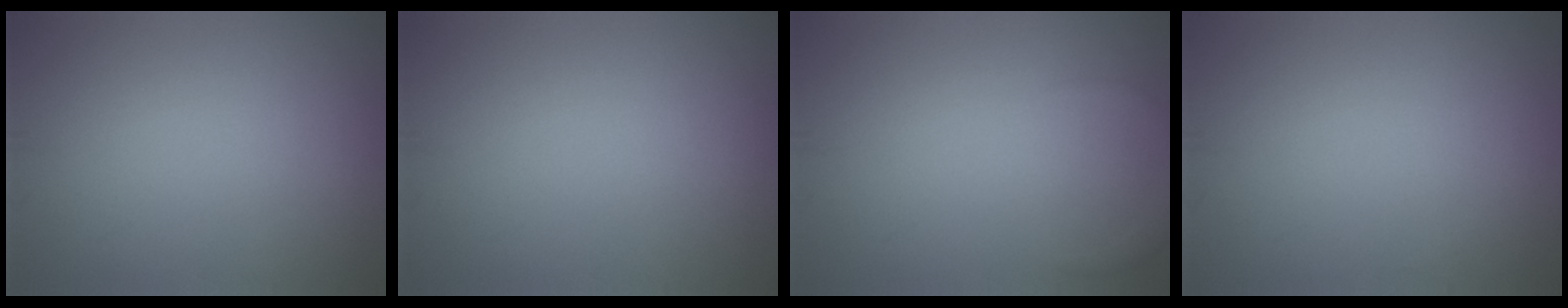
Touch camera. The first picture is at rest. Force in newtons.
{"total": 0.0}
{"total": 1.2, "press": 1.2, "slide": 0.2}
{"total": 0.0}